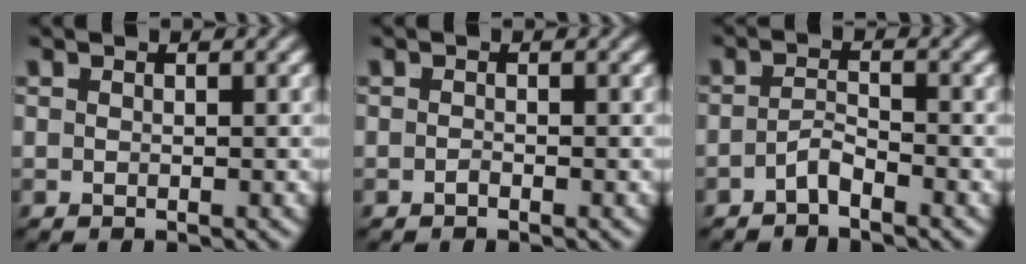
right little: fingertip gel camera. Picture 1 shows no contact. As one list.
[{"total": 0.9, "force": [-0.7, -0.4, 0.0], "torque": [0.004, -0.005, -0.011]}, {"total": 2.2, "force": [-2.0, 0.2, 0.9], "torque": [-0.010, -0.009, -0.032]}]